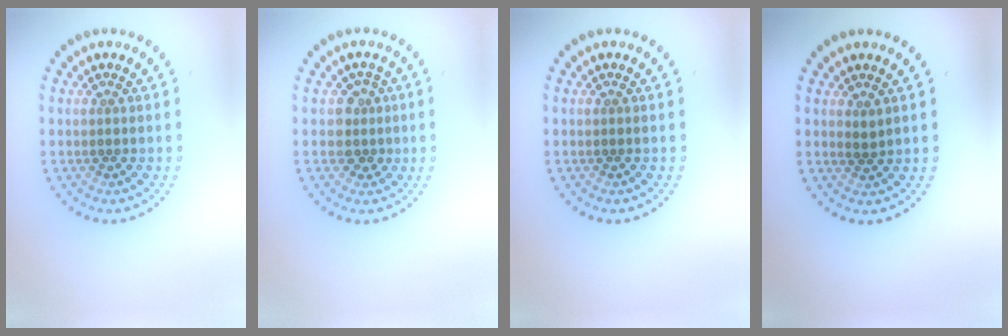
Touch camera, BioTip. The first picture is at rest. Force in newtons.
{"total": 2.1, "press": 1.7, "slide": 1.2}
{"total": 0.0}
{"total": 0.8, "press": 0.7, "slide": 0.3}